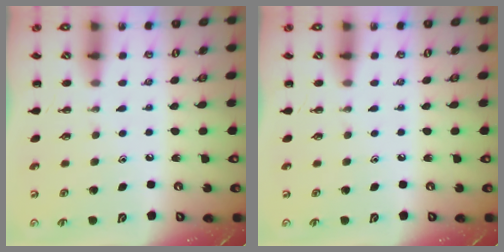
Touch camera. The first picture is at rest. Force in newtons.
{"total": 0.0}